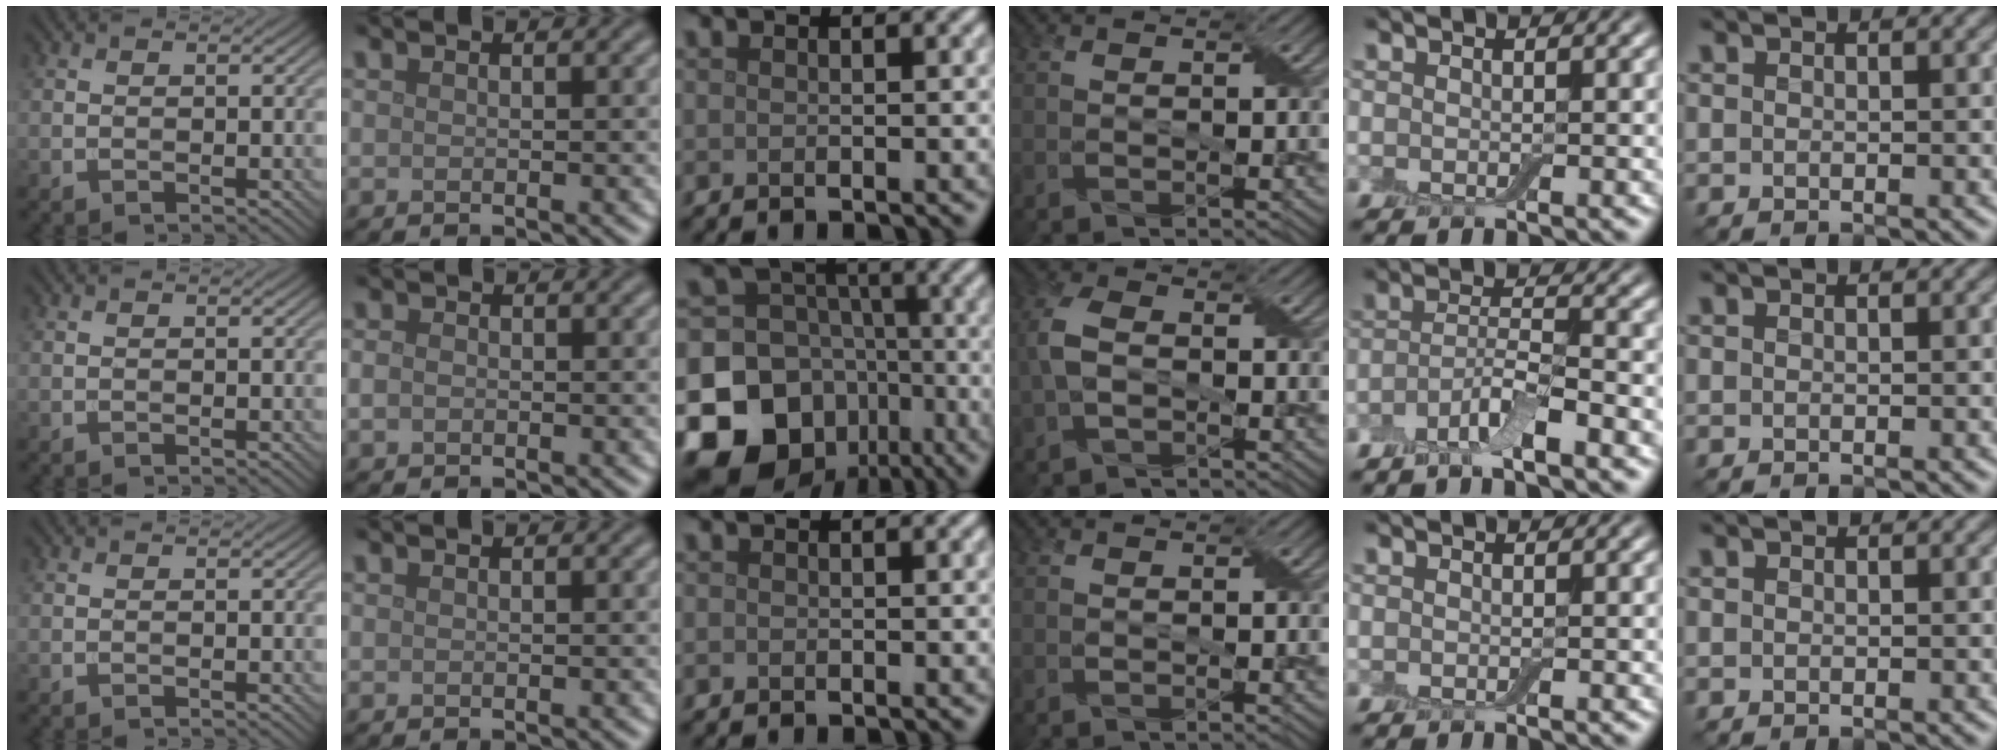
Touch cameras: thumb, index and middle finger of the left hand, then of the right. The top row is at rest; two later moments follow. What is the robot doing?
{"motion": "fold", "object": "cloth"}